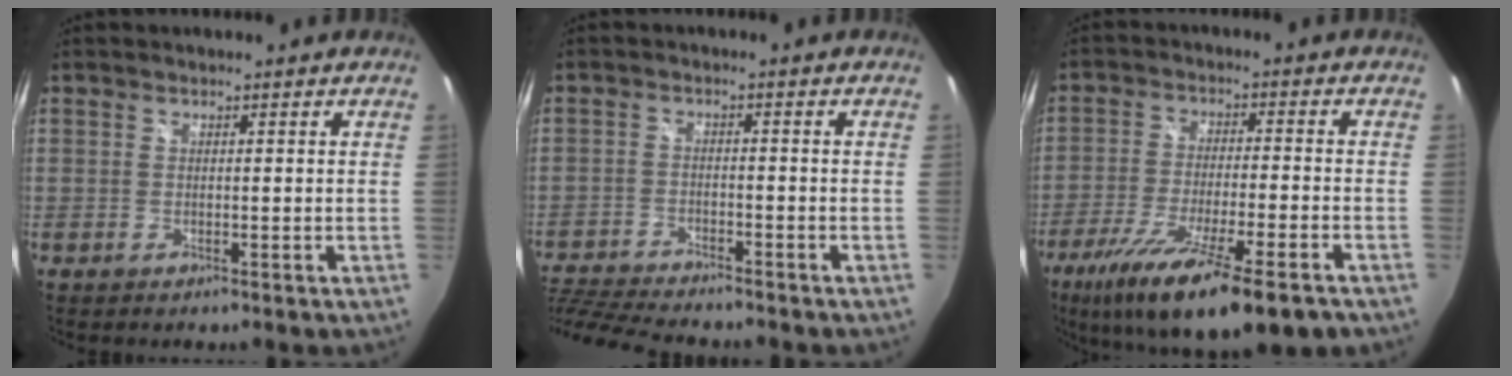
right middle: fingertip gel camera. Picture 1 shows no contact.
{"total": 12.3, "force": [-11.1, 2.0, 4.9], "torque": [-0.131, -0.025, -0.198]}
{"total": 18.3, "force": [-12.0, 3.0, 13.5], "torque": [-0.251, -0.059, -0.202]}